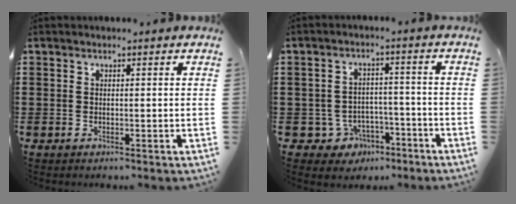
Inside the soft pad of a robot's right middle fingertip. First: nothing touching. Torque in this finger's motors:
{"motor_torque": [-0.06, -0.05, 0.07, -0.01]}